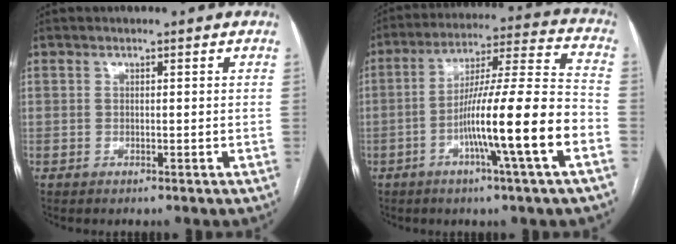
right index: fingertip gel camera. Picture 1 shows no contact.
{"total": 16.5, "force": [-5.8, -0.9, 15.4], "torque": [-0.261, 0.003, -0.098]}